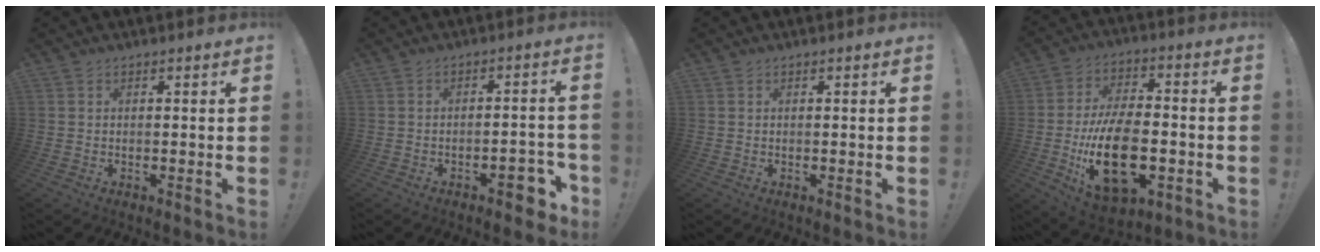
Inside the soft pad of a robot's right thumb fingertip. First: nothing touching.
{"total": 7.6, "force": [-4.4, 2.9, 5.5], "torque": [-0.059, 0.025, -0.071]}
{"total": 0.0}
{"total": 22.6, "force": [-6.1, 12.6, 17.8], "torque": [-0.318, 0.024, -0.090]}